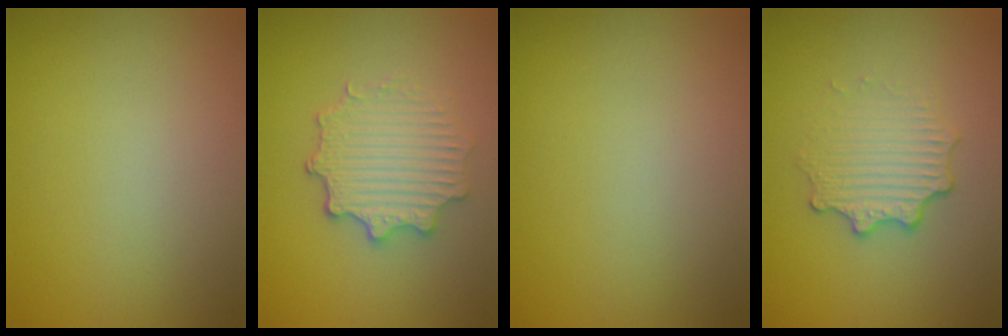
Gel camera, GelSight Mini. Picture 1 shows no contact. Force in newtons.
{"total": 4.4, "press": 3.6, "slide": 2.4}
{"total": 0.0}
{"total": 3.3, "press": 2.6, "slide": 2.0}